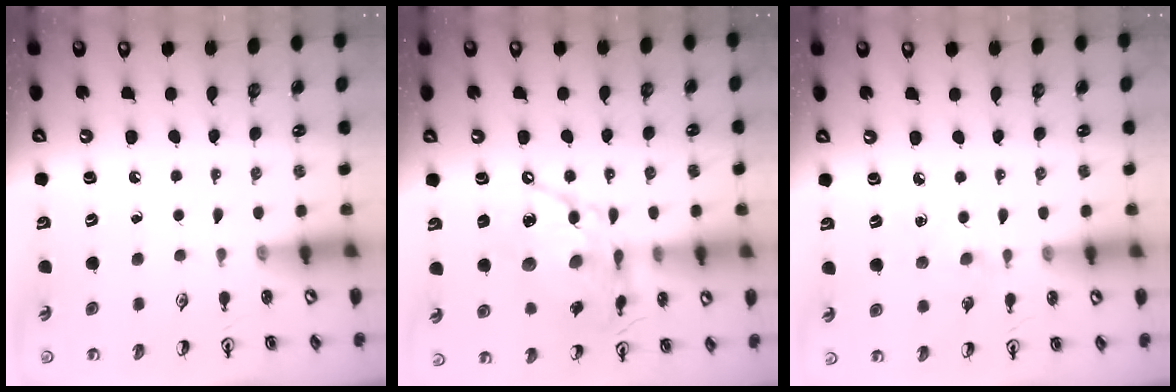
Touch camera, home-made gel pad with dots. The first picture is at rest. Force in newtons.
{"total": 16.2, "press": 16.1, "slide": 1.3}
{"total": 5.2, "press": 5.1, "slide": 0.7}